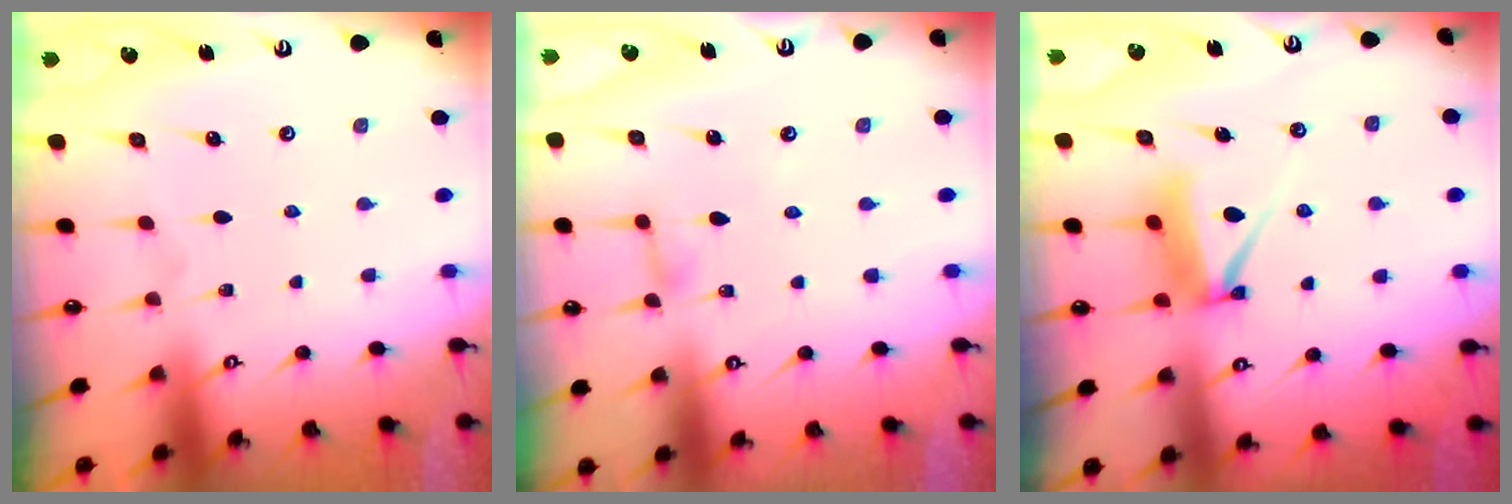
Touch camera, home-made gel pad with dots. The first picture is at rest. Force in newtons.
{"total": 3.5, "press": 3.5, "slide": 0.3}
{"total": 7.4, "press": 7.4, "slide": 0.6}